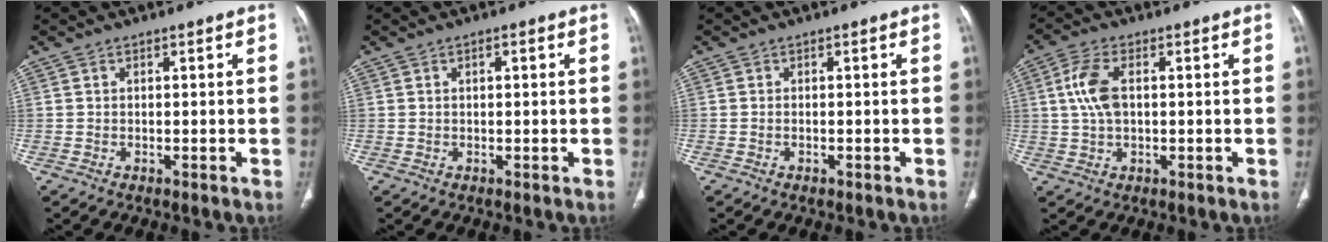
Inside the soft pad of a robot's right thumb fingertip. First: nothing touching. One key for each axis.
{"total": 0.9, "fx": 0.2, "fy": 0.3, "fz": 0.8, "tx": -0.014, "ty": 0.002, "tz": 0.003}
{"total": 0.5, "fx": -0.4, "fy": 0.2, "fz": 0.3, "tx": -0.008, "ty": 0.003, "tz": -0.004}
{"total": 7.0, "fx": 1.0, "fy": 3.7, "fz": 5.8, "tx": -0.131, "ty": 0.009, "tz": 0.020}